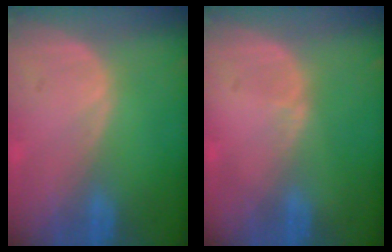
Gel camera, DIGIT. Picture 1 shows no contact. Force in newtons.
{"total": 0.6, "press": 0.6, "slide": 0.2}